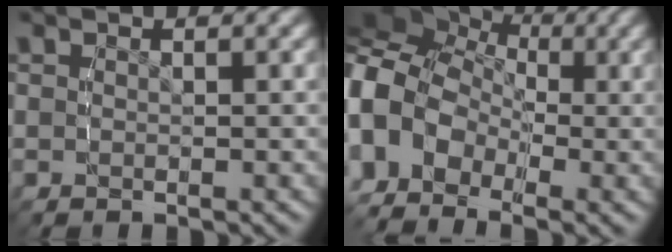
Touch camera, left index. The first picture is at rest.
{"total": 11.2, "force": [1.2, 8.9, 6.6], "torque": [-0.138, 0.003, -0.001]}